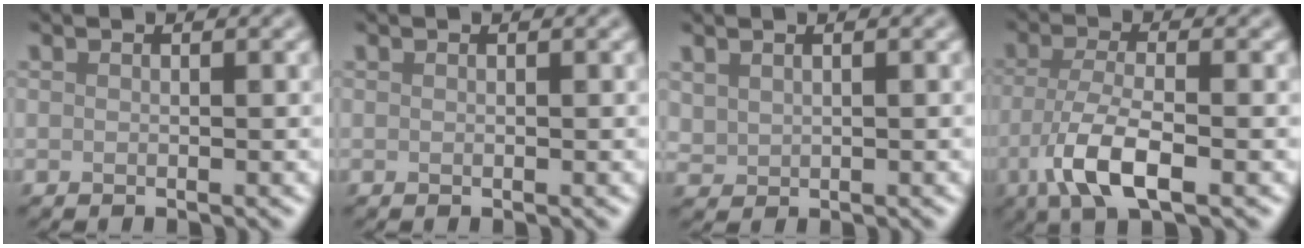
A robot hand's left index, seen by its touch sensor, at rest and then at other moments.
{"total": 0.0}
{"total": 0.9, "force": [0.7, 0.5, 0.2], "torque": [-0.010, -0.001, 0.020]}
{"total": 5.4, "force": [-2.0, 1.7, 4.7], "torque": [-0.099, -0.003, -0.043]}